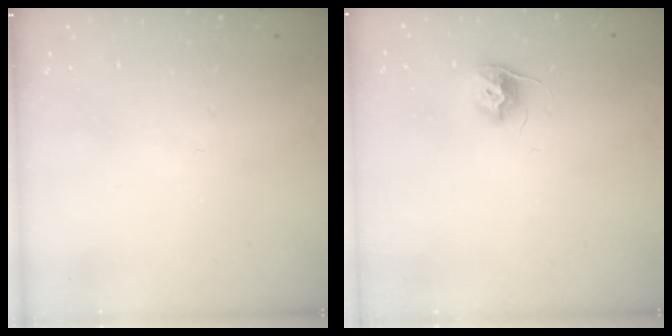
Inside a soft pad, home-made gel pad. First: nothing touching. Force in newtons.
{"total": 8.3, "press": 8.2, "slide": 0.6}